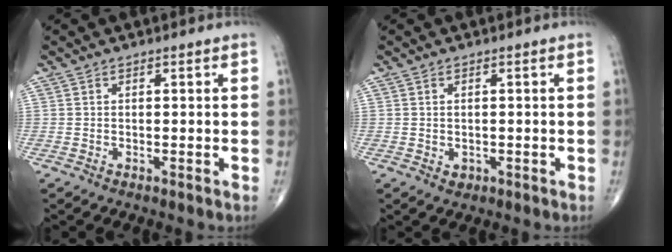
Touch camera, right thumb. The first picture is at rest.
{"total": 1.4, "force": [-0.2, 1.1, 0.8], "torque": [-0.008, -0.001, 0.001]}